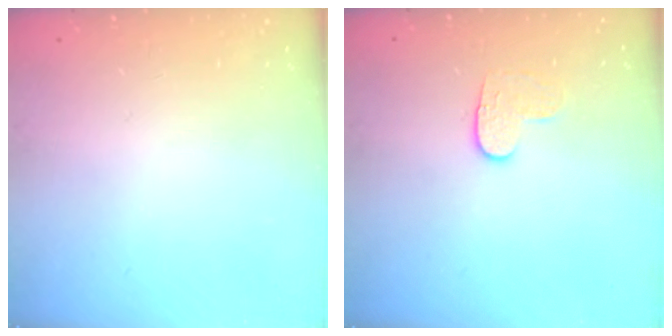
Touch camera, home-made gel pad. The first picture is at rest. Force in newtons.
{"total": 5.8, "press": 5.8, "slide": 0.6}